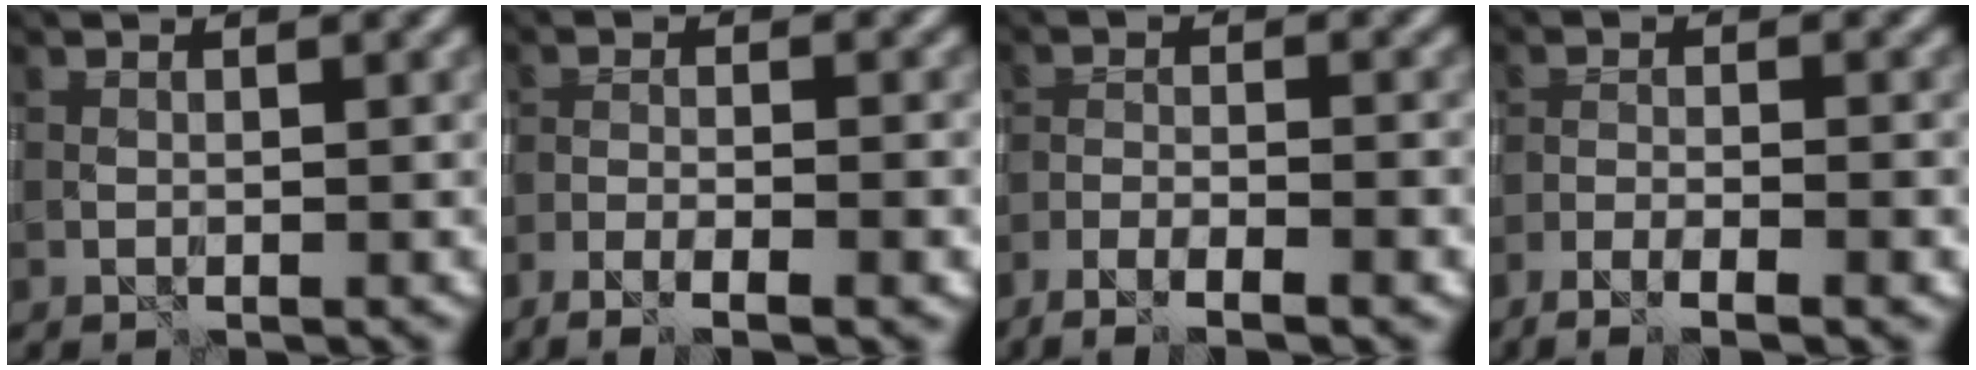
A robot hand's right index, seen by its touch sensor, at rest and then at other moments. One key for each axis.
{"total": 5.2, "fx": -3.4, "fy": 1.2, "fz": 3.7, "tx": -0.067, "ty": -0.001, "tz": -0.061}
{"total": 5.2, "fx": -3.7, "fy": 1.1, "fz": 3.5, "tx": -0.066, "ty": 0.000, "tz": -0.065}
{"total": 4.7, "fx": -3.2, "fy": 1.0, "fz": 3.4, "tx": -0.064, "ty": 0.002, "tz": -0.057}